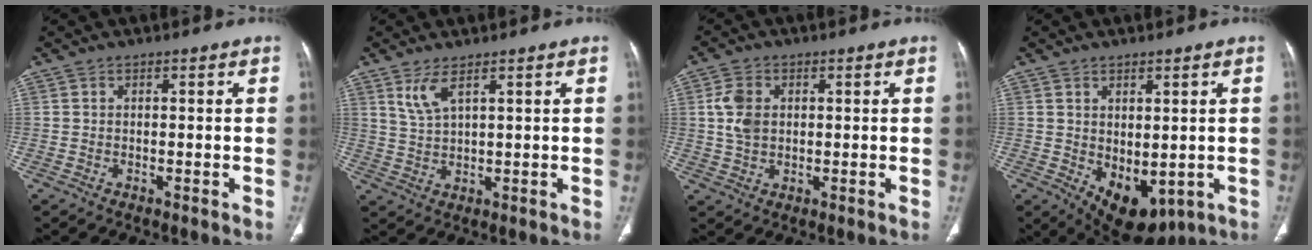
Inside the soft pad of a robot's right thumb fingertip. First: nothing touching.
{"total": 4.0, "force": [2.5, 1.0, 3.0], "torque": [-0.067, -0.015, 0.060]}
{"total": 5.5, "force": [0.9, 3.9, 3.8], "torque": [-0.073, 0.000, 0.018]}
{"total": 9.5, "force": [-1.6, 5.5, 7.5], "torque": [-0.086, -0.005, 0.006]}